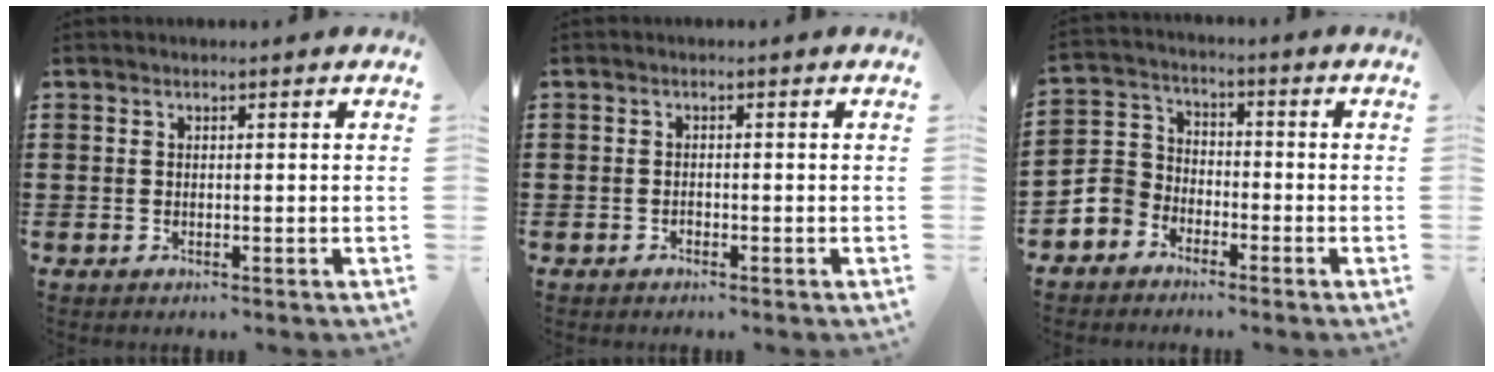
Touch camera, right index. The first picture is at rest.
{"total": 0.6, "force": [-0.5, 0.4, 0.1], "torque": [-0.004, 0.002, -0.010]}
{"total": 5.0, "force": [-3.1, 3.8, 0.8], "torque": [-0.051, 0.004, -0.071]}